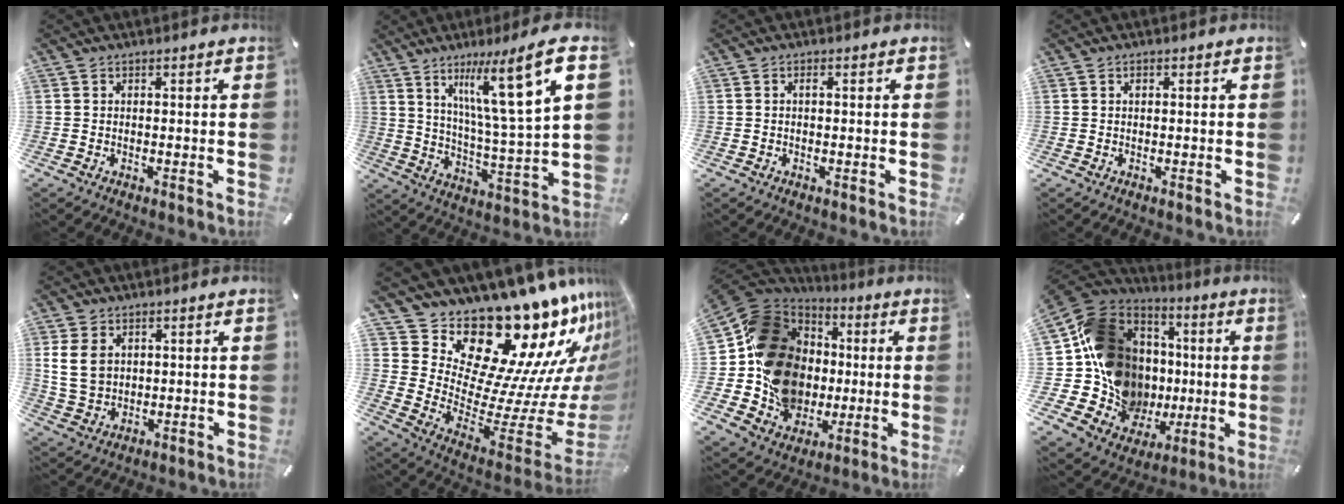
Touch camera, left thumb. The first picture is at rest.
{"total": 16.3, "force": [8.9, 2.7, 13.4], "torque": [-0.219, -0.038, 0.133]}
{"total": 0.8, "force": [0.0, 0.4, 0.7], "torque": [-0.015, 0.000, 0.000]}
{"total": 0.6, "force": [0.2, 0.4, 0.4], "torque": [-0.008, 0.001, 0.003]}
{"total": 7.7, "force": [1.8, 6.2, 4.3], "torque": [-0.110, 0.002, 0.031]}
{"total": 23.7, "force": [18.2, 11.1, 10.3], "torque": [-0.128, -0.188, 0.338]}
{"total": 19.7, "force": [-0.6, 17.6, 8.8], "torque": [-0.157, -0.006, 0.013]}
{"total": 20.1, "force": [-0.4, 16.7, 11.3], "torque": [-0.206, -0.035, 0.032]}